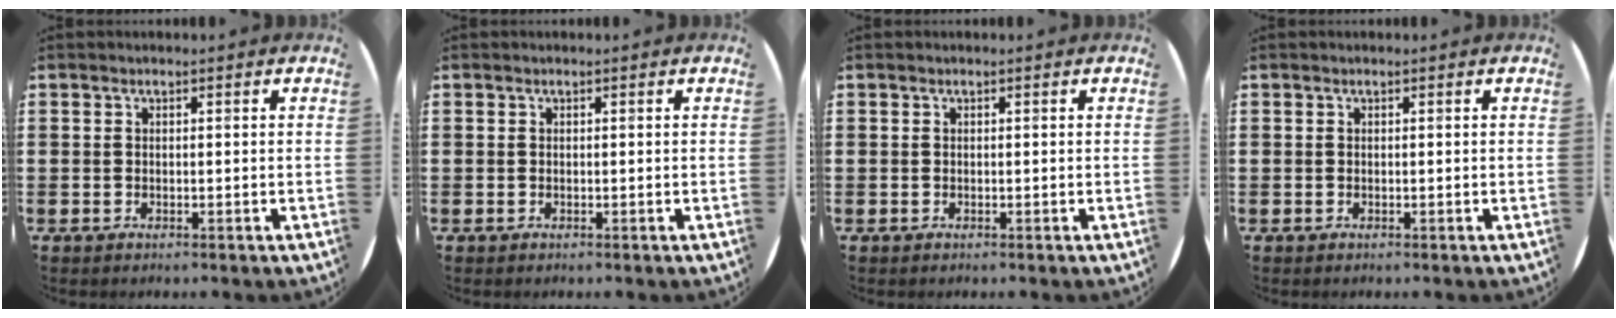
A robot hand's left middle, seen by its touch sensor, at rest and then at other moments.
{"total": 0.0}
{"total": 0.0}
{"total": 0.0}